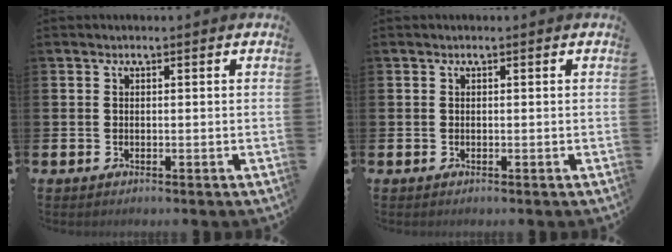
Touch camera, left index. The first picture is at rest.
{"total": 0.0}